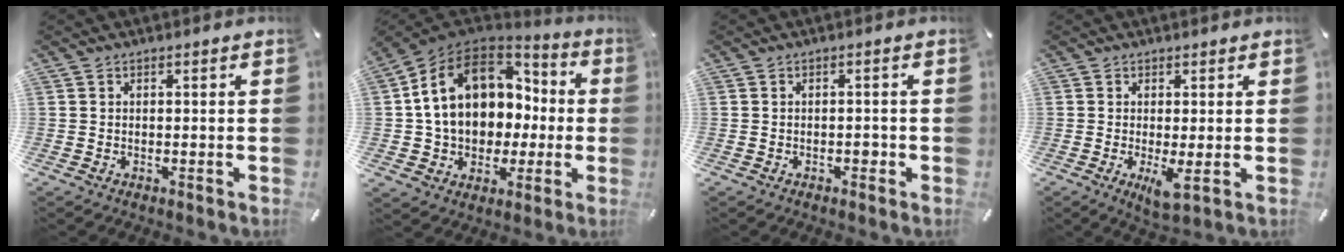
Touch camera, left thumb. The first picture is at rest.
{"total": 15.6, "force": [2.9, 12.9, 8.3], "torque": [-0.175, -0.005, 0.059]}
{"total": 1.6, "force": [-0.8, 0.9, 1.0], "torque": [-0.019, 0.003, -0.015]}
{"total": 5.1, "force": [-0.7, 1.4, 4.9], "torque": [-0.091, -0.021, -0.011]}